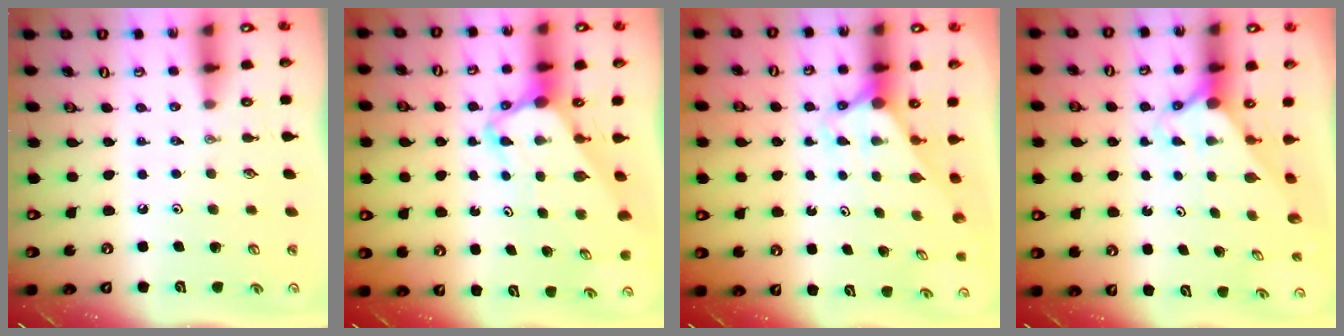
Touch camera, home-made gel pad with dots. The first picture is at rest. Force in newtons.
{"total": 5.1, "press": 5.1, "slide": 0.3}
{"total": 2.9, "press": 2.9, "slide": 0.0}
{"total": 2.2, "press": 2.2, "slide": 0.2}